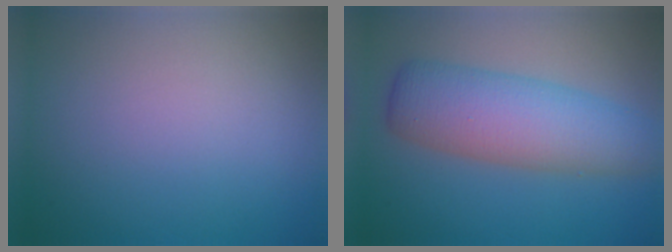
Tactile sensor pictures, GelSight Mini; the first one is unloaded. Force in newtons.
{"total": 6.8, "press": 6.8, "slide": 0.3}